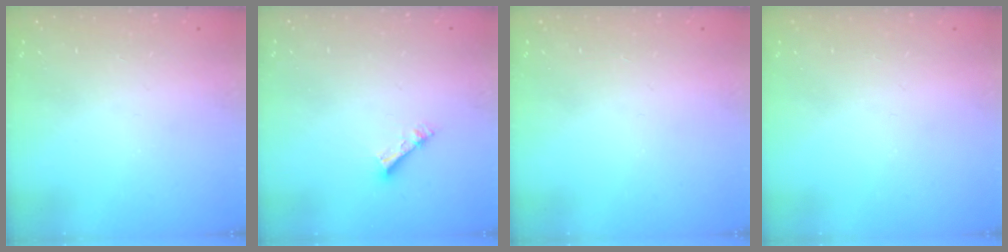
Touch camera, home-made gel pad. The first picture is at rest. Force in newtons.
{"total": 4.6, "press": 4.6, "slide": 0.3}
{"total": 0.0}
{"total": 0.0}